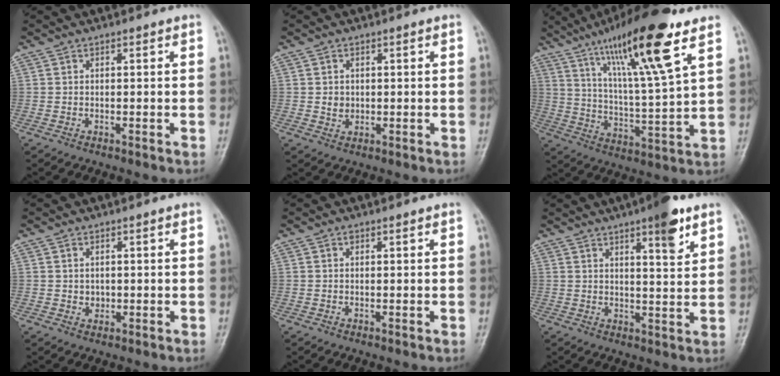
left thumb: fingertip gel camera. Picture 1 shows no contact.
{"total": 2.4, "force": [0.2, 2.1, 1.1], "torque": [-0.008, 0.000, 0.008]}
{"total": 19.4, "force": [11.3, 2.4, 15.6], "torque": [-0.255, -0.047, 0.194]}
{"total": 1.6, "force": [0.3, 1.5, 0.6], "torque": [-0.004, -0.002, 0.008]}
{"total": 0.7, "force": [0.4, 0.3, 0.4], "torque": [-0.003, -0.001, 0.005]}
{"total": 7.9, "force": [4.8, 1.7, 6.1], "torque": [-0.079, -0.026, 0.067]}